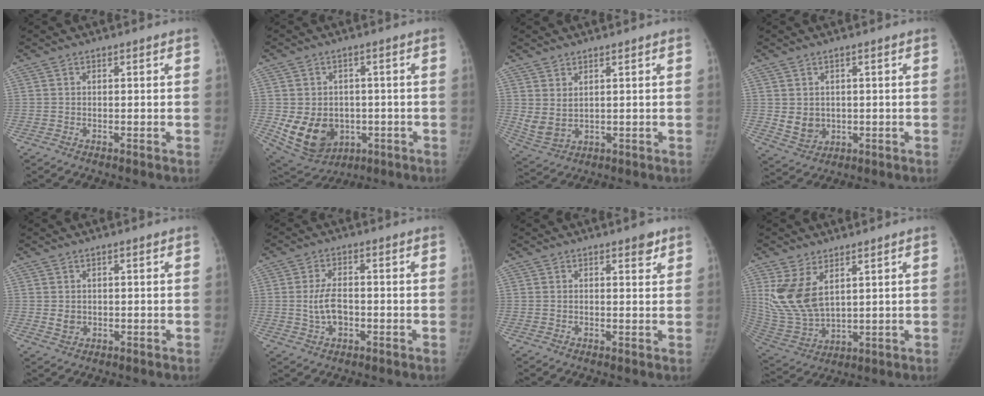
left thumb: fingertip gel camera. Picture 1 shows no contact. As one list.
[{"total": 12.9, "force": [-2.8, 10.2, 7.4], "torque": [-0.105, 0.002, -0.017]}, {"total": 4.8, "force": [1.7, 2.7, 3.6], "torque": [-0.067, -0.014, 0.048]}, {"total": 4.8, "force": [0.2, 4.1, 2.4], "torque": [-0.022, -0.008, 0.020]}, {"total": 2.0, "force": [0.2, 1.6, 1.1], "torque": [-0.009, -0.004, 0.011]}, {"total": 5.4, "force": [-0.8, 3.2, 4.3], "torque": [-0.077, 0.007, -0.014]}, {"total": 2.2, "force": [1.4, 0.8, 1.4], "torque": [-0.006, -0.007, 0.017]}, {"total": 11.8, "force": [5.0, 6.6, 8.3], "torque": [-0.160, -0.023, 0.122]}]